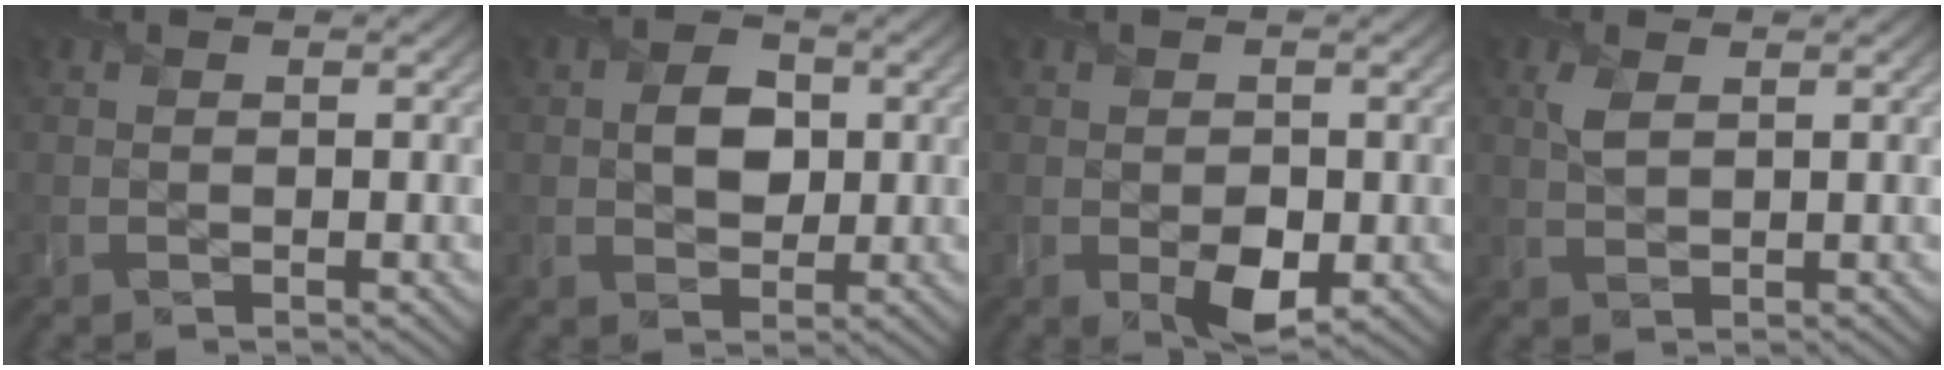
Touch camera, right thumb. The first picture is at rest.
{"total": 4.3, "force": [0.4, 3.3, 2.7], "torque": [-0.055, -0.002, -0.003]}
{"total": 4.0, "force": [-1.0, 2.7, 2.8], "torque": [-0.055, -0.018, -0.013]}
{"total": 2.2, "force": [1.0, 1.0, 1.7], "torque": [-0.046, 0.004, 0.021]}